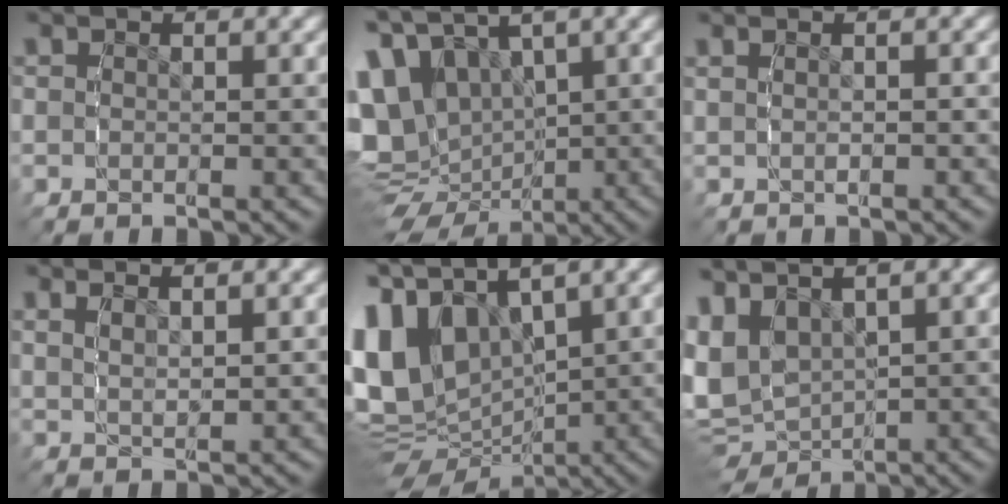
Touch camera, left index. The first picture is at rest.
{"total": 13.0, "force": [-1.6, 11.0, 6.6], "torque": [-0.172, -0.055, -0.013]}
{"total": 1.1, "force": [0.0, 0.8, 0.8], "torque": [-0.015, 0.007, -0.002]}
{"total": 3.3, "force": [1.7, 1.8, 2.2], "torque": [-0.041, 0.006, 0.023]}
{"total": 13.2, "force": [0.5, 10.5, 8.0], "torque": [-0.194, -0.020, 0.006]}
{"total": 10.2, "force": [-0.4, 8.9, 5.1], "torque": [-0.151, -0.041, -0.005]}